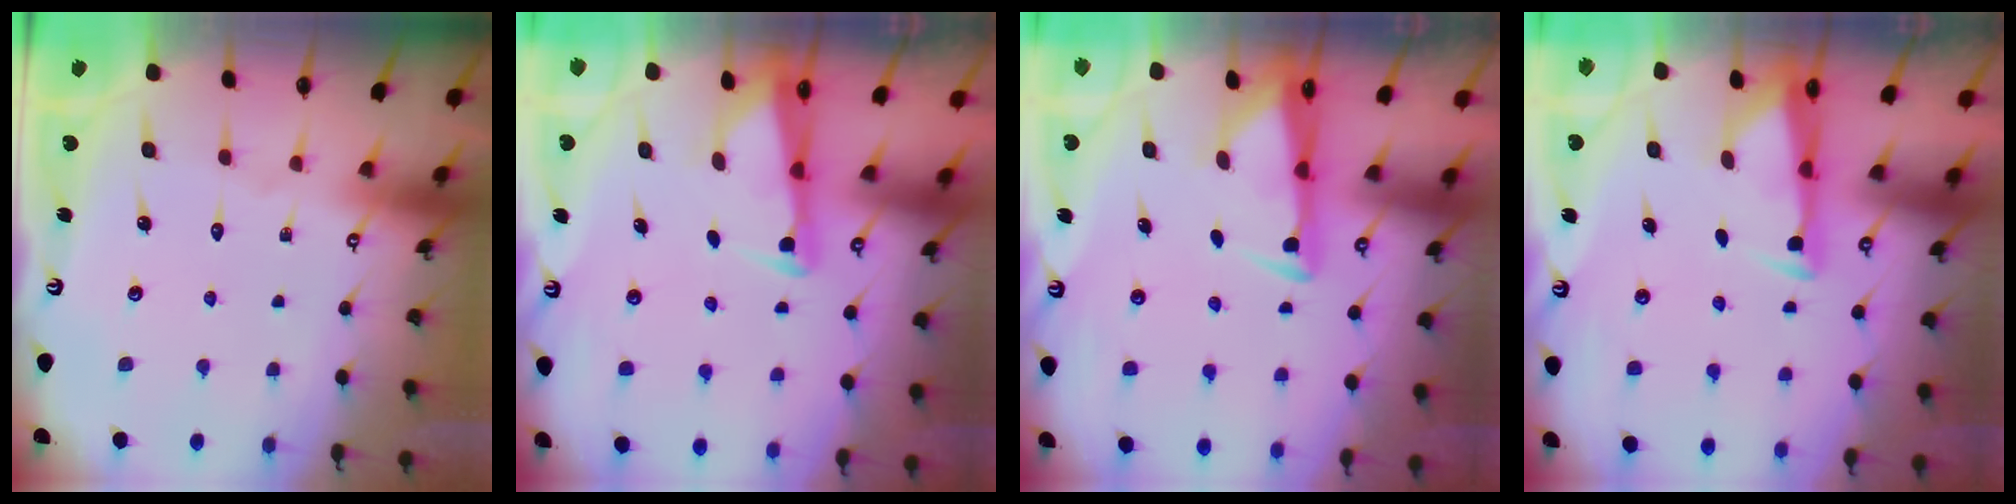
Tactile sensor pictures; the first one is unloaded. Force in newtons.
{"total": 2.8, "press": 2.7, "slide": 0.6}
{"total": 3.0, "press": 2.8, "slide": 0.9}
{"total": 3.2, "press": 3.1, "slide": 0.9}